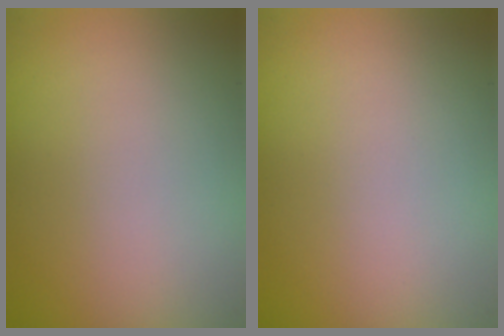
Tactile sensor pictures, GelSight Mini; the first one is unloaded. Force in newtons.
{"total": 0.0}